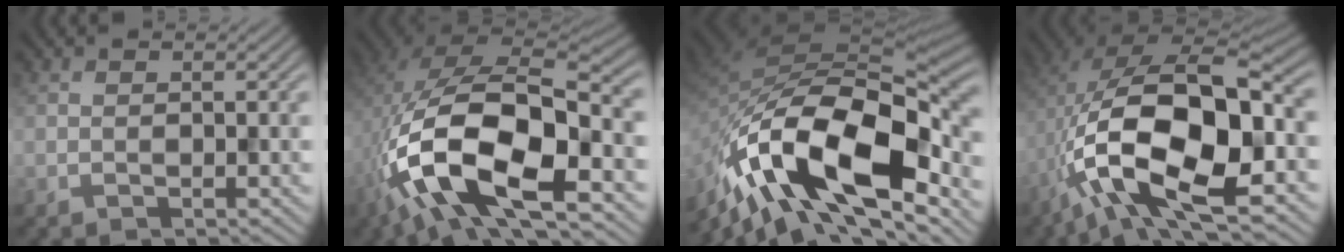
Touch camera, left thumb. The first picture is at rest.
{"total": 16.3, "force": [-5.8, 8.5, 12.6], "torque": [-0.259, -0.021, -0.100]}
{"total": 18.9, "force": [-8.7, 9.9, 13.6], "torque": [-0.257, -0.018, -0.152]}
{"total": 16.1, "force": [-4.4, 7.9, 13.3], "torque": [-0.246, -0.003, -0.079]}